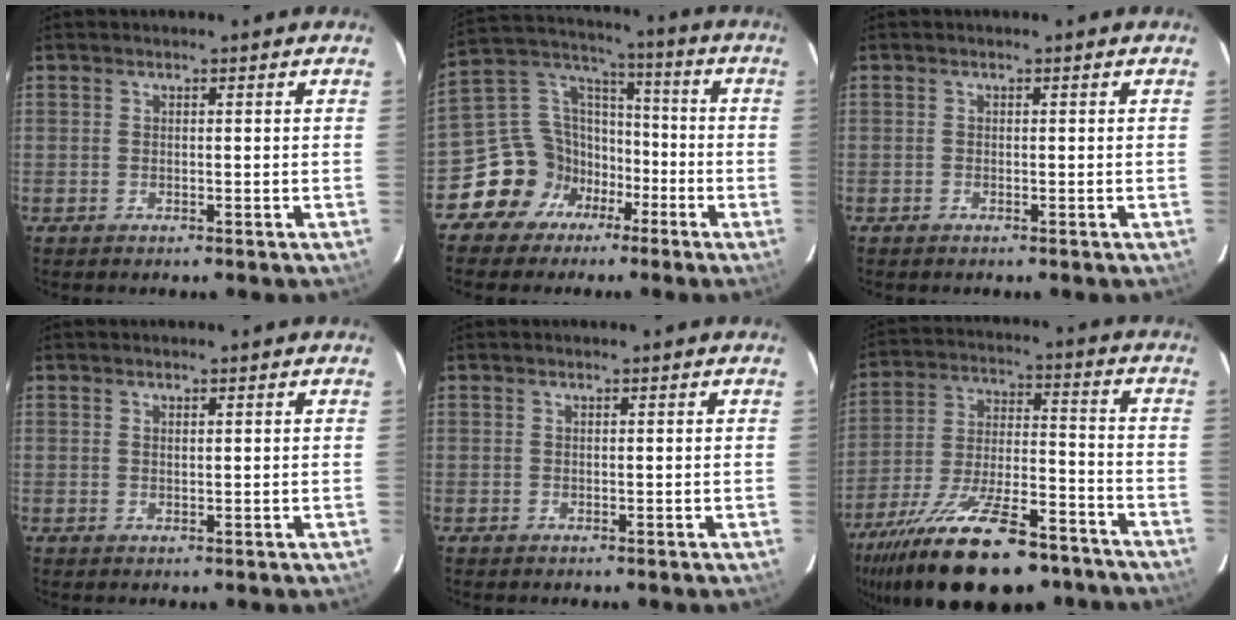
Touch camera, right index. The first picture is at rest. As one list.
[{"total": 12.7, "force": [-6.6, 10.5, 3.1], "torque": [-0.070, 0.054, -0.102]}, {"total": 0.0}, {"total": 0.8, "force": [0.5, 0.2, 0.5], "torque": [-0.010, 0.002, 0.009]}, {"total": 0.0}, {"total": 27.0, "force": [-19.9, 9.1, 15.7], "torque": [-0.293, -0.041, -0.300]}]